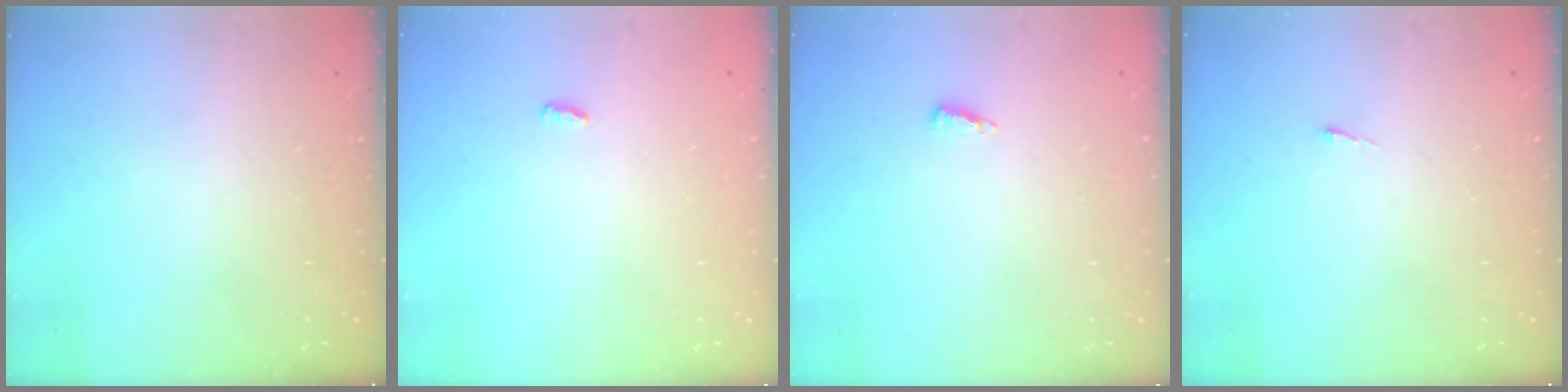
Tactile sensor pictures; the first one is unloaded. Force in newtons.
{"total": 2.9, "press": 2.6, "slide": 1.3}
{"total": 4.2, "press": 4.2, "slide": 0.6}
{"total": 2.7, "press": 2.7, "slide": 0.4}